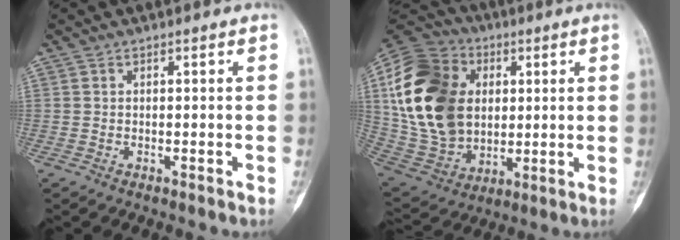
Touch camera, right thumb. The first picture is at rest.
{"total": 25.4, "force": [4.1, 18.7, 16.7], "torque": [-0.321, 0.002, 0.086]}